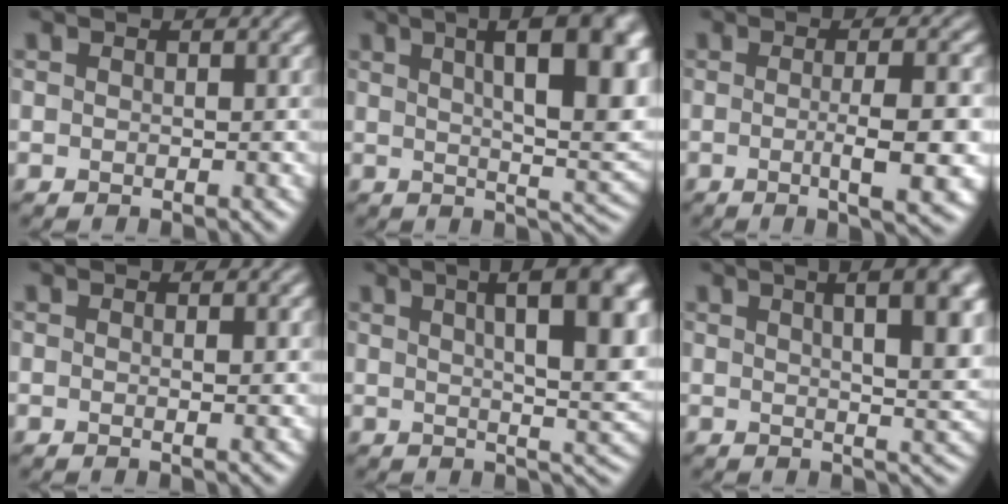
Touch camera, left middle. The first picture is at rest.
{"total": 13.9, "force": [4.6, 4.7, 12.2], "torque": [-0.130, 0.019, 0.062]}
{"total": 6.6, "force": [-0.8, 1.6, 6.4], "torque": [-0.088, -0.004, -0.007]}
{"total": 1.3, "force": [0.1, 0.3, 1.3], "torque": [-0.014, 0.002, -0.001]}
{"total": 12.4, "force": [4.2, 4.0, 10.9], "torque": [-0.112, 0.020, 0.053]}
{"total": 11.5, "force": [4.4, 4.5, 9.6], "torque": [-0.082, 0.047, 0.039]}